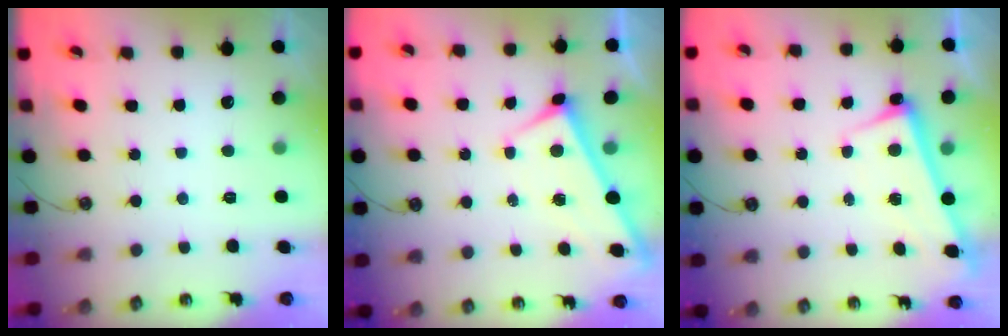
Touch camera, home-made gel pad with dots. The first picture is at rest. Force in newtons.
{"total": 1.9, "press": 1.9, "slide": 0.2}
{"total": 2.7, "press": 2.5, "slide": 1.0}